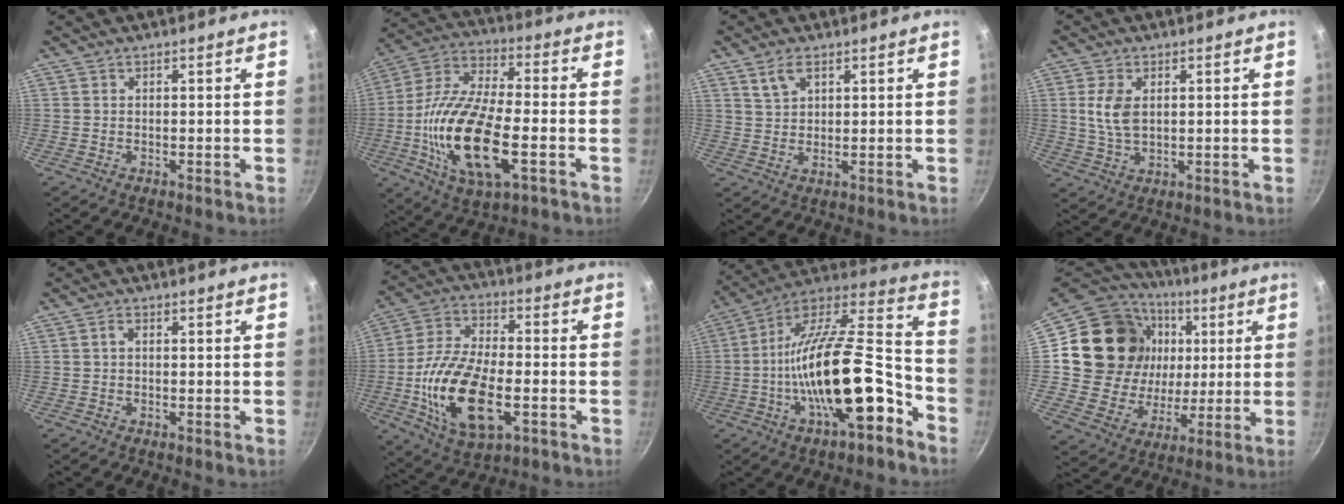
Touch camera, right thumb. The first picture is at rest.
{"total": 21.4, "force": [-4.9, 9.0, 18.7], "torque": [-0.362, 0.016, -0.103]}
{"total": 4.4, "force": [2.5, 2.2, 2.8], "torque": [-0.043, -0.007, 0.051]}
{"total": 6.3, "force": [1.3, 3.7, 5.0], "torque": [-0.098, -0.004, 0.027]}
{"total": 1.1, "force": [0.1, 0.7, 0.9], "torque": [-0.016, 0.006, 0.000]}
{"total": 19.2, "force": [-4.6, 9.6, 16.0], "torque": [-0.302, 0.015, -0.085]}
{"total": 25.1, "force": [-9.1, 9.0, 21.6], "torque": [-0.329, 0.054, -0.166]}
{"total": 23.1, "force": [4.5, 19.6, 11.4], "torque": [-0.190, 0.005, 0.086]}